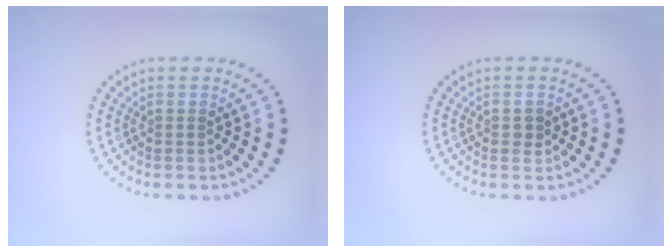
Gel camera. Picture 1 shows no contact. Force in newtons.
{"total": 1.0, "press": 1.0, "slide": 0.1}